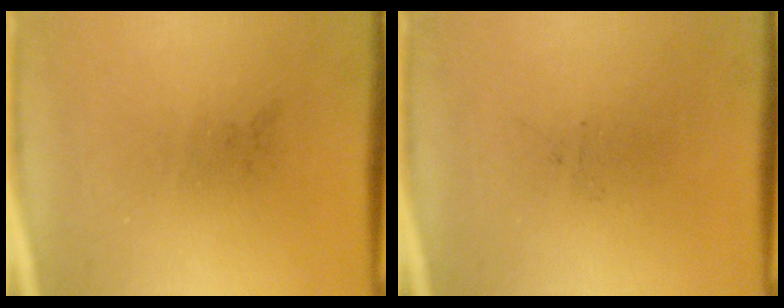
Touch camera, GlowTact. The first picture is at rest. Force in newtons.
{"total": 0.0}